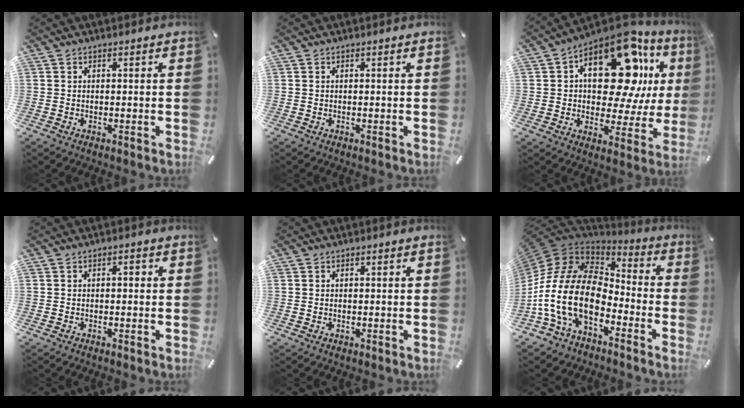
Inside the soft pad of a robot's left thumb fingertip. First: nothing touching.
{"total": 0.0}
{"total": 23.4, "force": [8.2, 12.4, 18.1], "torque": [-0.268, -0.053, 0.135]}
{"total": 1.6, "force": [-0.3, 0.8, 1.4], "torque": [-0.027, 0.006, -0.008]}
{"total": 0.5, "force": [0.0, 0.5, 0.3], "torque": [-0.006, 0.001, -0.001]}
{"total": 20.2, "force": [-5.9, 12.9, 14.3], "torque": [-0.320, 0.017, -0.102]}